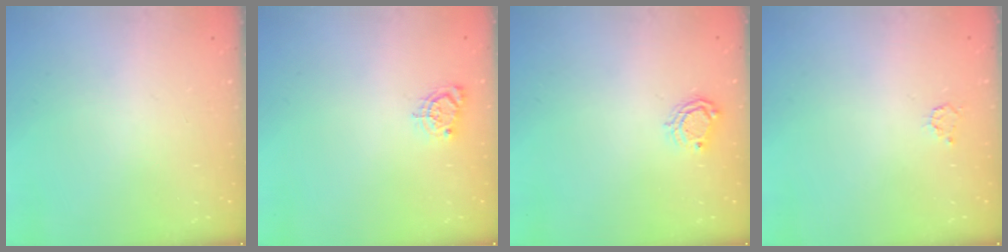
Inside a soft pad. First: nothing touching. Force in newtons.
{"total": 5.6, "press": 5.5, "slide": 0.5}
{"total": 4.9, "press": 4.9, "slide": 0.5}
{"total": 2.9, "press": 2.9, "slide": 0.3}